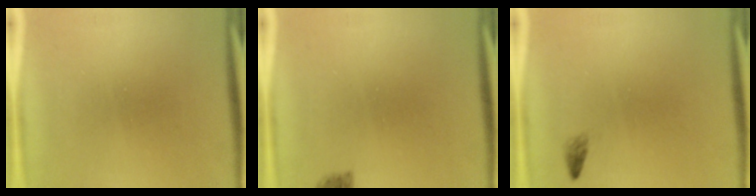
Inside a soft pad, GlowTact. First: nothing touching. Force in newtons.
{"total": 1.8}
{"total": 0.8}